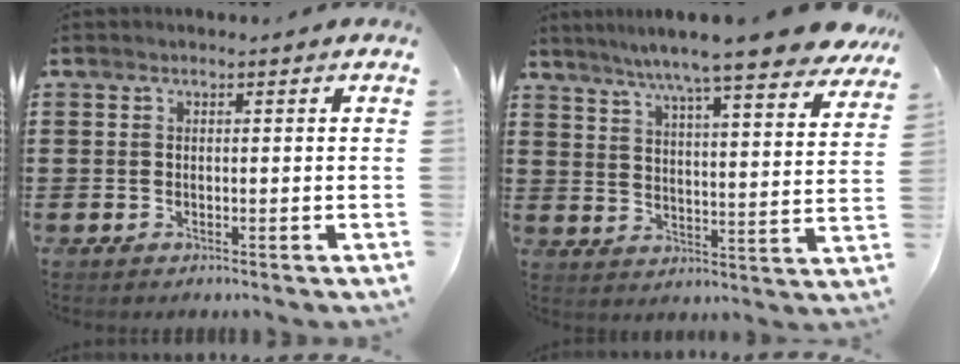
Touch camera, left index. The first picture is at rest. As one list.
[{"total": 9.2, "force": [7.9, -0.6, 4.8], "torque": [-0.114, -0.048, 0.129]}]